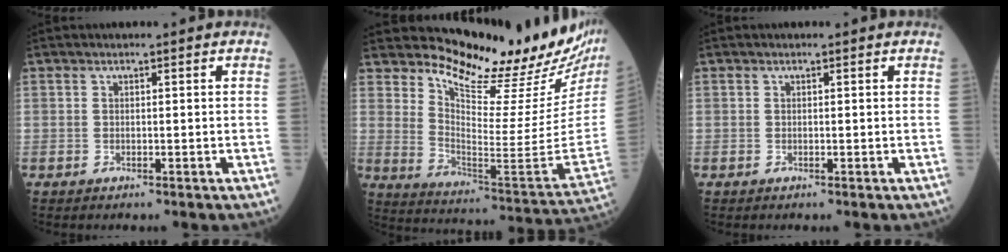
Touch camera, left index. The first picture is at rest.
{"total": 22.9, "force": [20.2, 2.2, 10.6], "torque": [-0.171, -0.119, 0.273]}
{"total": 0.0}